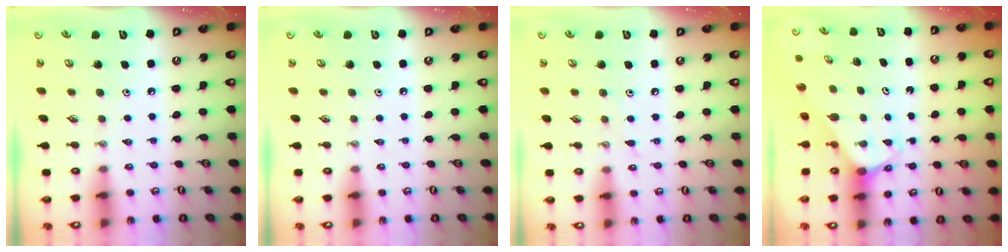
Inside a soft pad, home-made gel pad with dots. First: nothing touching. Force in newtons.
{"total": 0.0}
{"total": 5.4, "press": 5.4, "slide": 0.5}
{"total": 1.8, "press": 1.8, "slide": 0.1}